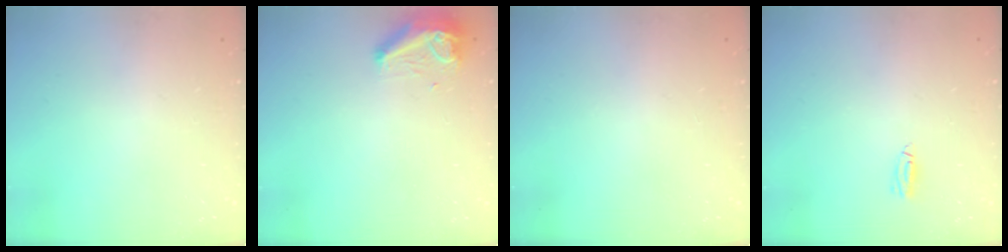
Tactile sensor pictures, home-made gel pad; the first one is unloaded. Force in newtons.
{"total": 9.3, "press": 9.3, "slide": 0.7}
{"total": 0.0}
{"total": 4.2, "press": 3.9, "slide": 1.6}